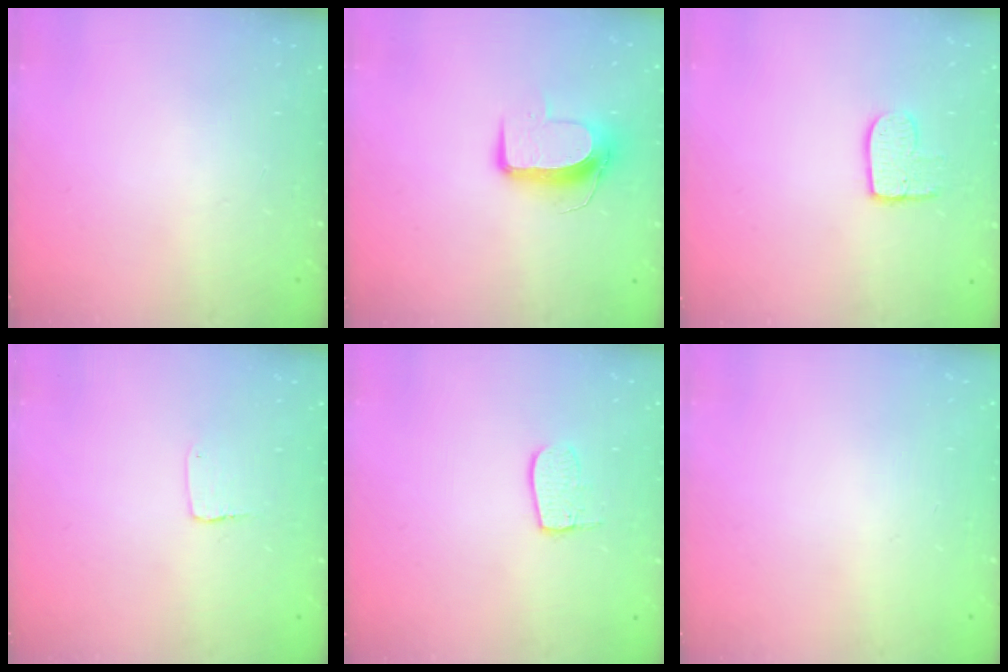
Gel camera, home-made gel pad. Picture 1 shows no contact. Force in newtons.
{"total": 10.1, "press": 10.1, "slide": 0.2}
{"total": 8.1, "press": 8.0, "slide": 0.6}
{"total": 3.5, "press": 3.4, "slide": 0.3}
{"total": 7.2, "press": 7.2, "slide": 0.3}
{"total": 0.0}